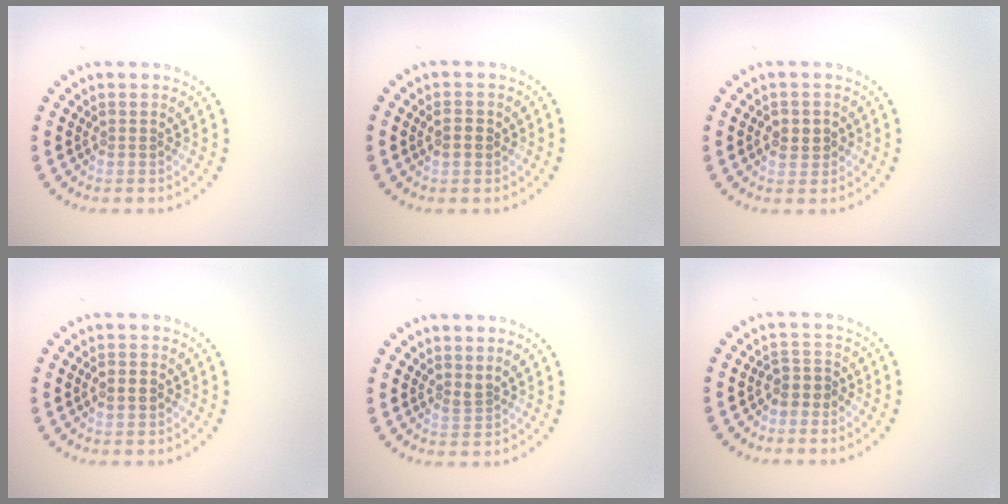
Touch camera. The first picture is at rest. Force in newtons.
{"total": 1.4, "press": 1.4, "slide": 0.3}
{"total": 1.9, "press": 1.9, "slide": 0.2}
{"total": 1.7, "press": 1.7, "slide": 0.0}
{"total": 0.8, "press": 0.4, "slide": 0.6}
{"total": 1.9, "press": 1.4, "slide": 1.3}